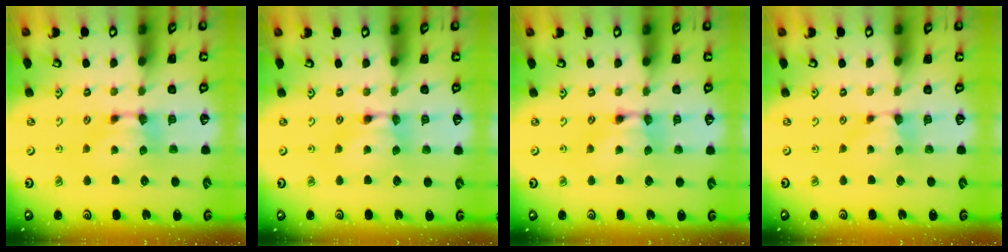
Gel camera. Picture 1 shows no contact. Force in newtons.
{"total": 1.8, "press": 1.8, "slide": 0.1}
{"total": 2.1, "press": 2.1, "slide": 0.1}
{"total": 0.8, "press": 0.7, "slide": 0.2}